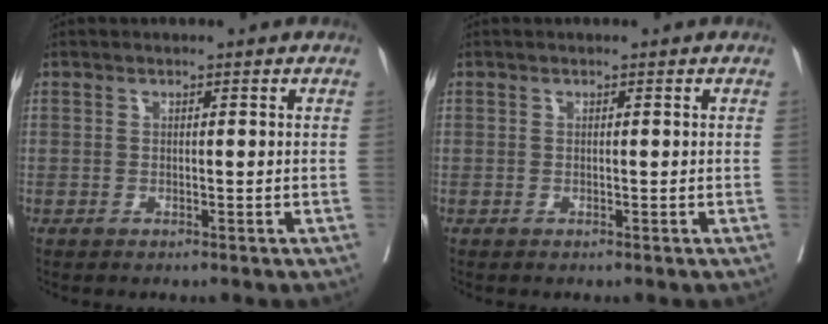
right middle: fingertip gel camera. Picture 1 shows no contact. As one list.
[{"total": 0.0}]